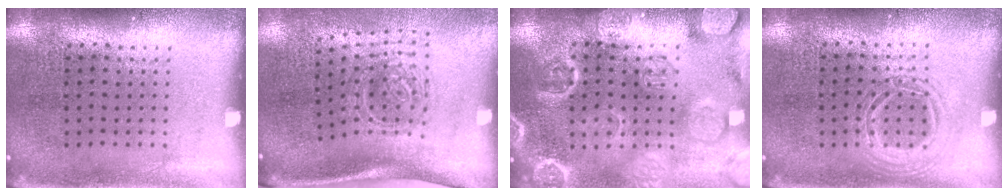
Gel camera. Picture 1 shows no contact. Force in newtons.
{"total": 1.9, "press": 1.3, "slide": 1.4}
{"total": 3.5, "press": 3.5, "slide": 0.4}
{"total": 1.2, "press": 1.1, "slide": 0.3}